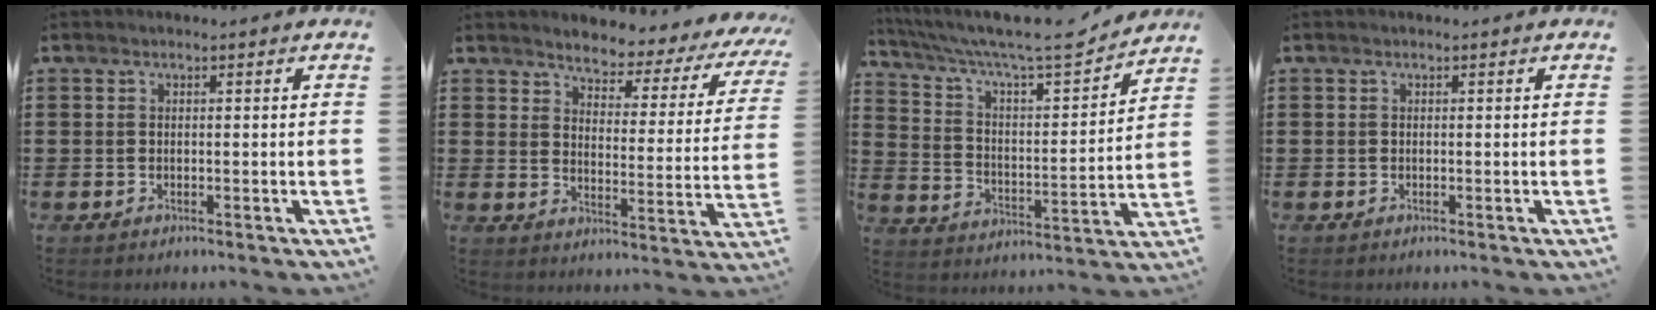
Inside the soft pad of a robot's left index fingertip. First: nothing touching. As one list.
[{"total": 3.0, "force": [2.9, 0.6, 0.6], "torque": [-0.025, -0.030, 0.038]}, {"total": 9.0, "force": [7.9, 0.8, 4.4], "torque": [-0.119, -0.050, 0.127]}, {"total": 0.0}]